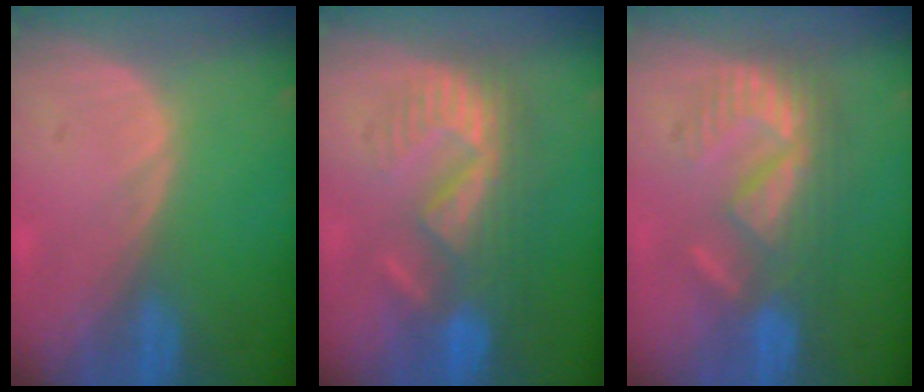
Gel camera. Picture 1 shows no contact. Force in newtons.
{"total": 8.9, "press": 8.4, "slide": 3.0}
{"total": 9.2, "press": 8.0, "slide": 4.6}